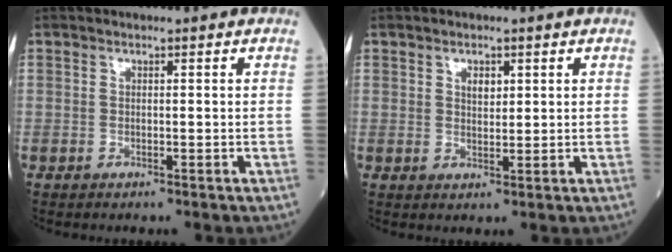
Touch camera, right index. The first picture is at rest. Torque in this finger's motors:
{"motor_torque": [0.11, -0.01, 0.07, 0.04]}